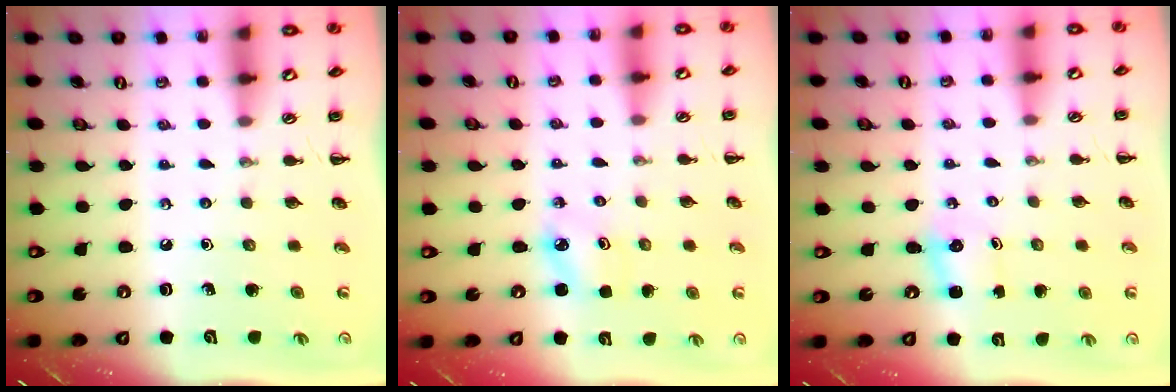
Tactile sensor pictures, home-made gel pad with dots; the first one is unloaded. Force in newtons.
{"total": 2.5, "press": 2.5, "slide": 0.4}
{"total": 2.0, "press": 1.9, "slide": 0.7}